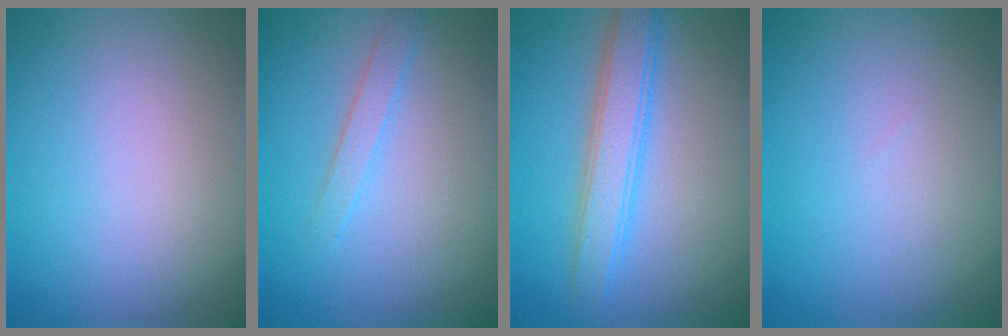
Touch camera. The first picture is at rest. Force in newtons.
{"total": 1.5, "press": 1.5, "slide": 0.1}
{"total": 3.9, "press": 3.9, "slide": 0.1}
{"total": 0.0}